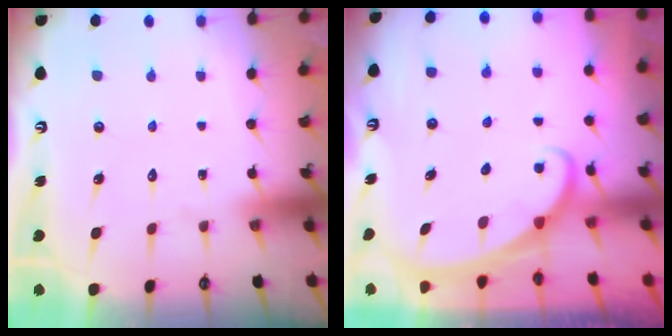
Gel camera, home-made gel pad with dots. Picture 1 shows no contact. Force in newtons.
{"total": 1.9, "press": 1.9, "slide": 0.1}